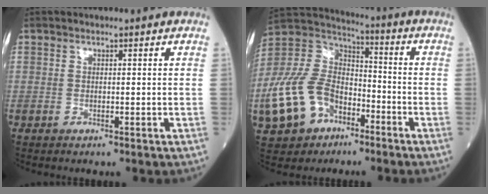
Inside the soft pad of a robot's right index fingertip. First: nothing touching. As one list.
[{"total": 15.8, "force": [-6.6, 10.4, 9.8], "torque": [-0.238, 0.016, -0.122]}]